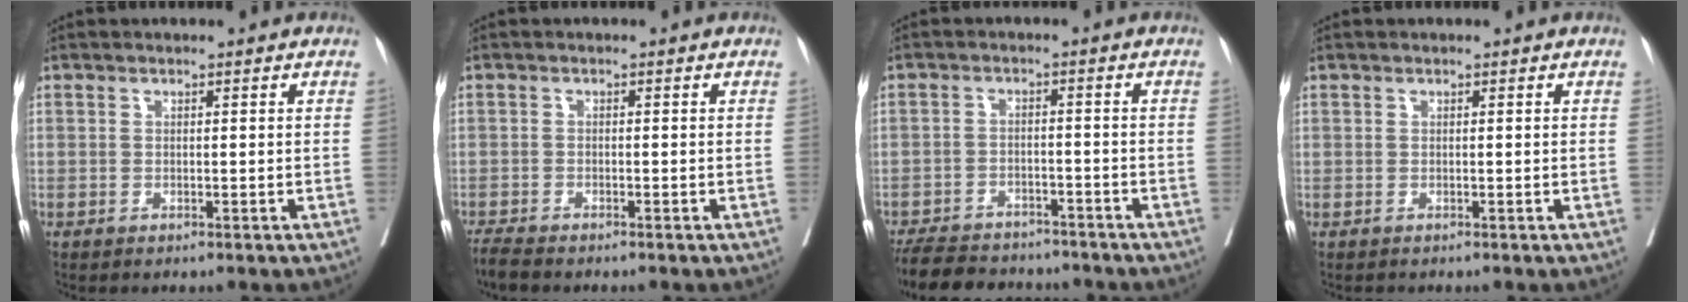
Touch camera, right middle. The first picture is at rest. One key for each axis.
{"total": 2.8, "fx": -2.6, "fy": 0.1, "fz": 1.1, "tx": -0.023, "ty": -0.009, "tz": -0.049}
{"total": 12.2, "fx": -10.8, "fy": 4.2, "fz": 3.8, "tx": -0.070, "ty": 0.001, "tz": -0.153}
{"total": 0.0}